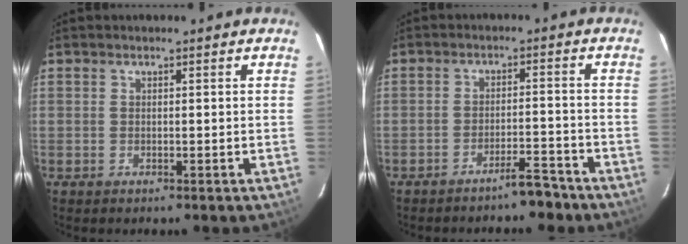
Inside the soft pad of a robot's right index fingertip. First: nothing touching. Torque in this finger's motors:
{"motor_torque": [0.35, -0.38, 0.01, 0.00]}